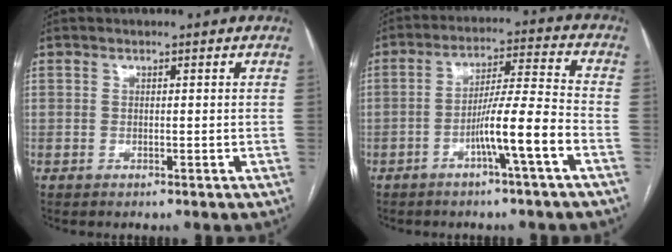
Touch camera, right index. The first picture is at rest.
{"total": 9.1, "force": [-4.0, -1.0, 8.1], "torque": [-0.141, 0.011, -0.070]}